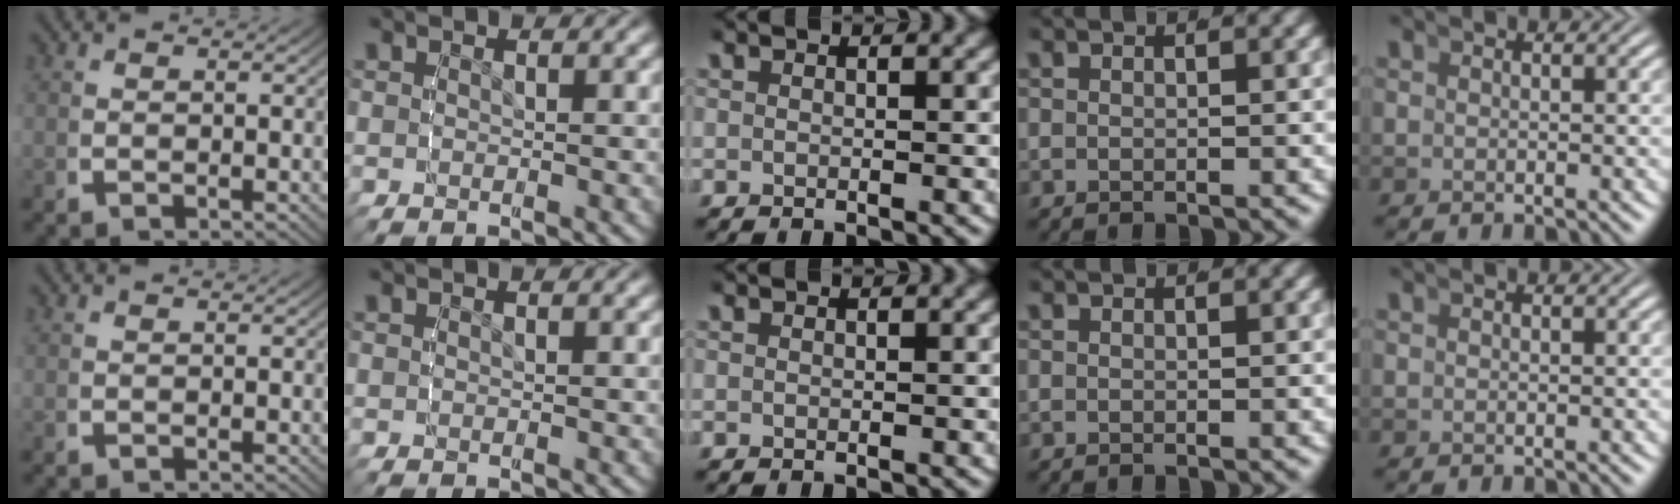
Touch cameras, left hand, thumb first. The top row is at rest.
{}